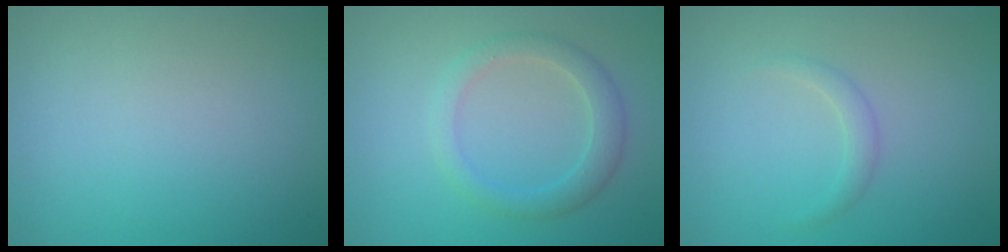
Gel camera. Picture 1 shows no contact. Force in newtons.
{"total": 2.6, "press": 2.6, "slide": 0.1}
{"total": 1.2, "press": 1.1, "slide": 0.1}